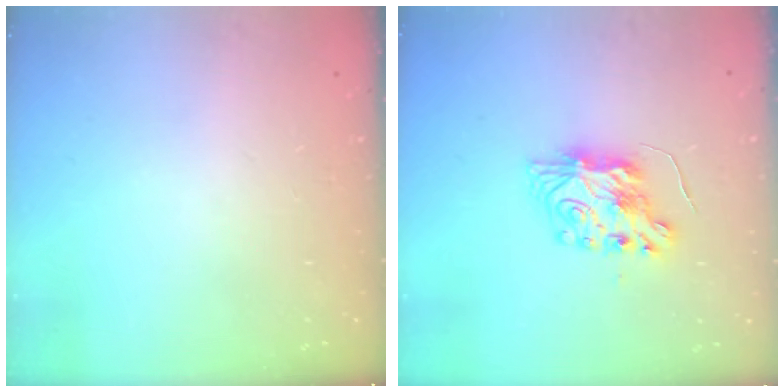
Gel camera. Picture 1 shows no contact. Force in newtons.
{"total": 9.1, "press": 9.0, "slide": 0.8}